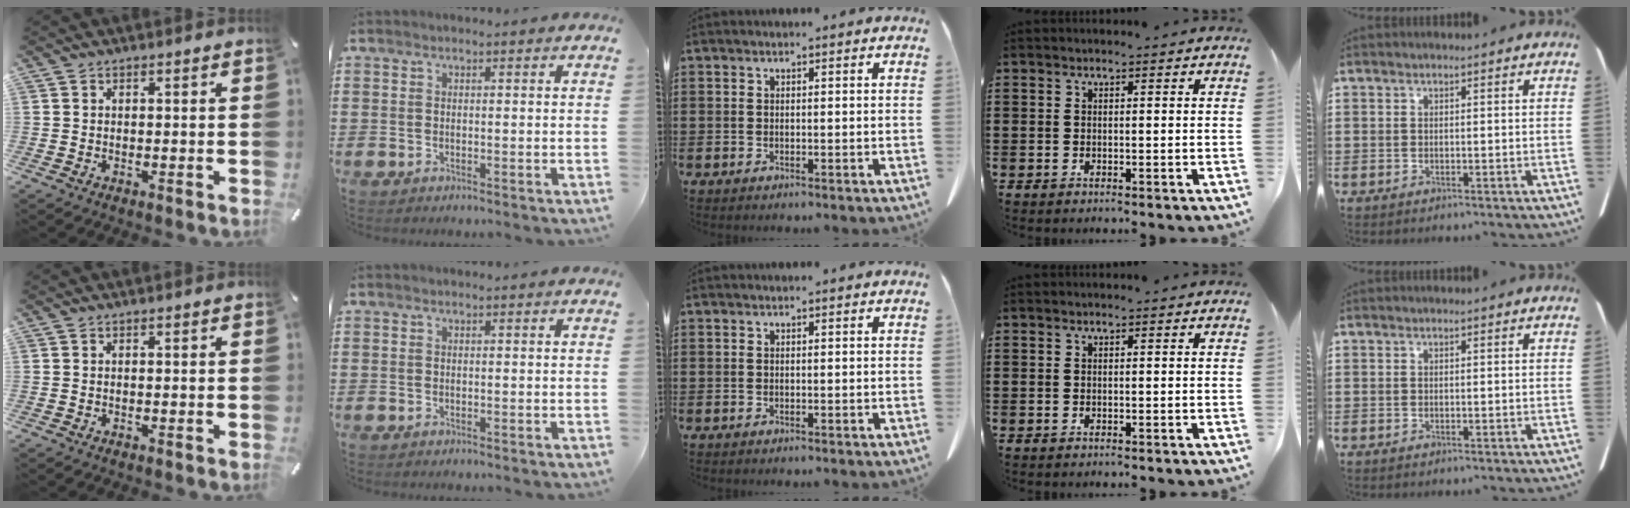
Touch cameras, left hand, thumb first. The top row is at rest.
{}